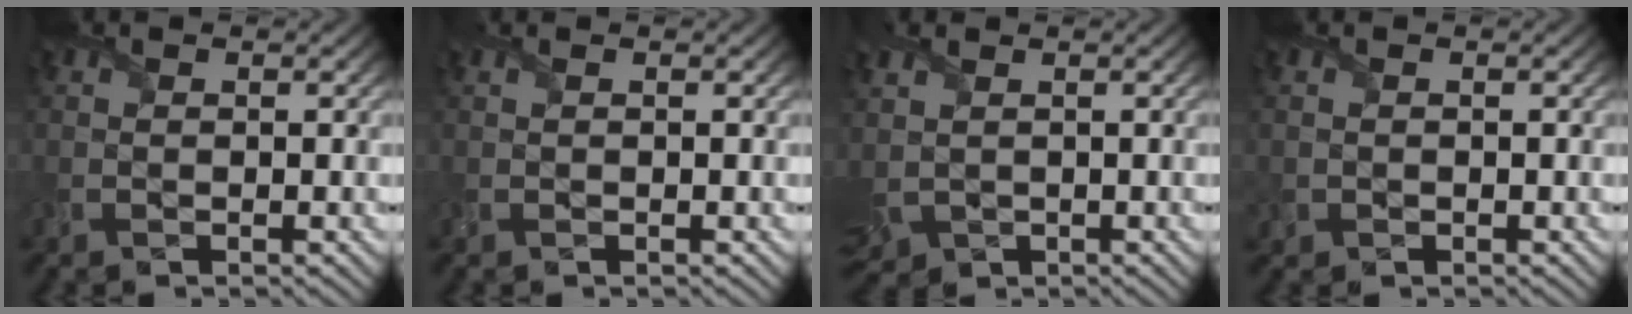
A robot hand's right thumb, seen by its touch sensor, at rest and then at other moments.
{"total": 0.5, "force": [0.2, 0.1, 0.5], "torque": [-0.014, 0.006, 0.003]}
{"total": 4.5, "force": [0.6, 3.3, 3.0], "torque": [-0.112, -0.008, 0.015]}
{"total": 0.9, "force": [-0.2, 0.9, 0.1], "torque": [0.000, -0.009, -0.006]}